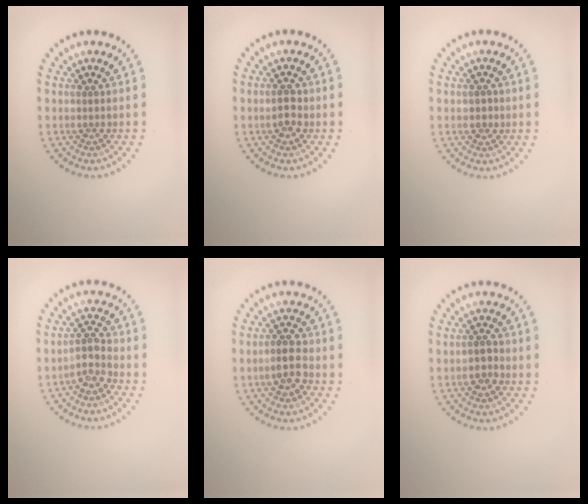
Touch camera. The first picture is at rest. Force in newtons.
{"total": 1.9, "press": 1.9, "slide": 0.1}
{"total": 0.7, "press": 0.6, "slide": 0.4}
{"total": 2.2, "press": 1.9, "slide": 1.2}
{"total": 2.8, "press": 2.8, "slide": 0.4}
{"total": 1.5, "press": 1.5, "slide": 0.2}